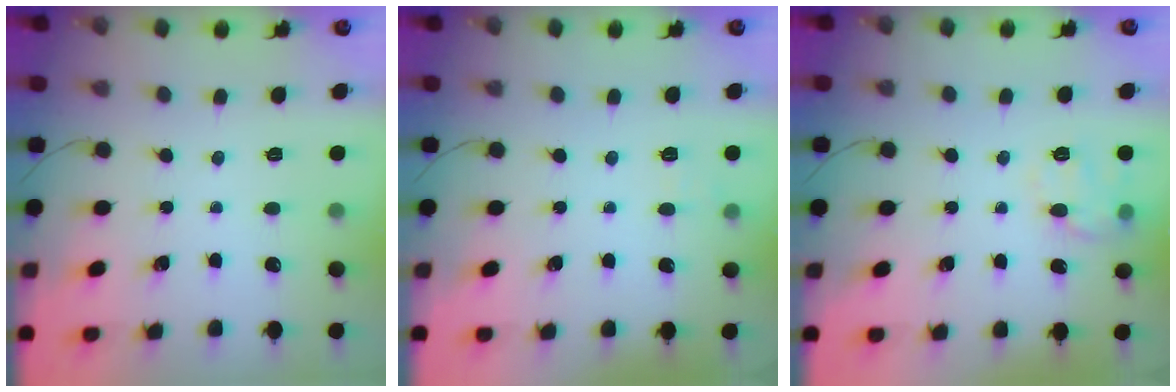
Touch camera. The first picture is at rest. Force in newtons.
{"total": 5.1, "press": 4.8, "slide": 1.4}
{"total": 9.8, "press": 9.8, "slide": 0.0}